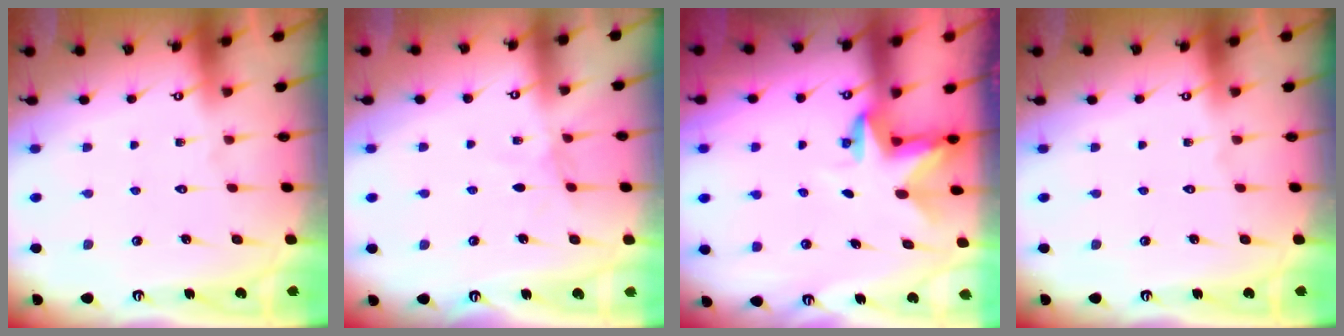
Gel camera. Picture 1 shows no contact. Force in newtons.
{"total": 3.0, "press": 2.9, "slide": 0.4}
{"total": 3.0, "press": 3.0, "slide": 0.1}
{"total": 0.0}